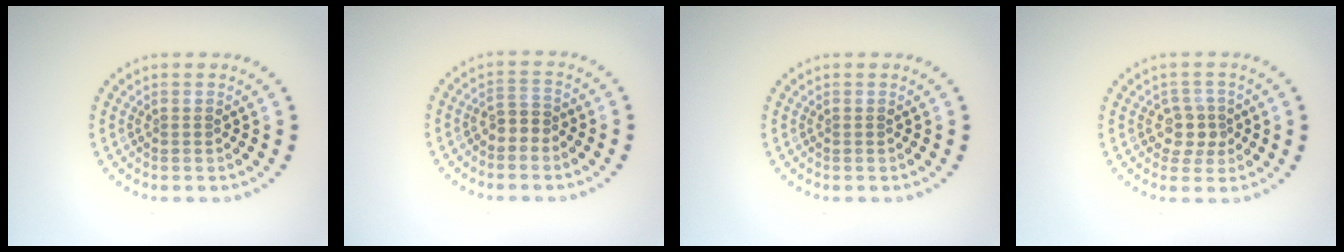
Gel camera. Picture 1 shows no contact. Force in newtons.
{"total": 1.7, "press": 1.4, "slide": 0.9}
{"total": 0.0}
{"total": 2.5, "press": 2.1, "slide": 1.3}